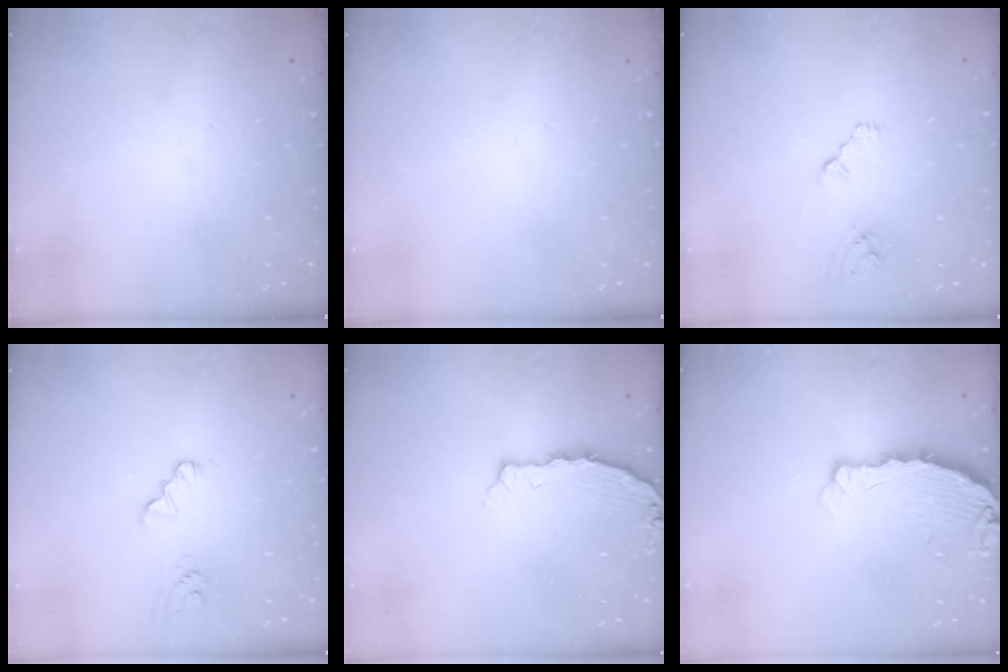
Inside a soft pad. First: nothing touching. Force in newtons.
{"total": 0.0}
{"total": 2.1, "press": 2.1, "slide": 0.4}
{"total": 1.2, "press": 1.2, "slide": 0.2}
{"total": 3.4, "press": 3.4, "slide": 0.4}
{"total": 4.0, "press": 3.9, "slide": 0.4}